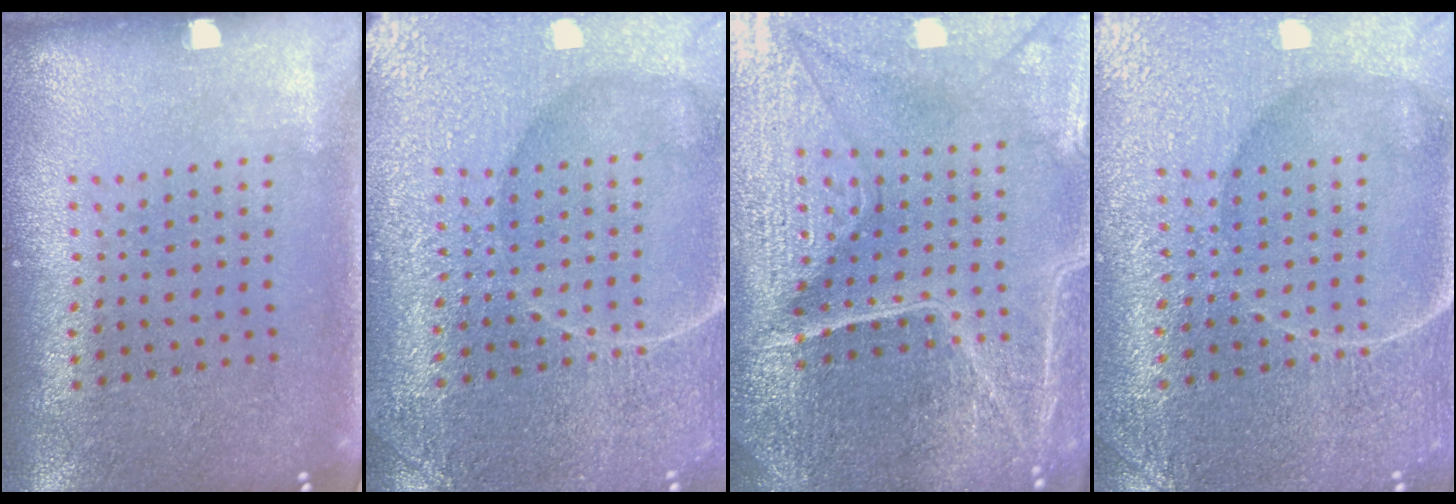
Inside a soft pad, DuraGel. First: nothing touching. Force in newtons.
{"total": 4.3, "press": 4.2, "slide": 0.5}
{"total": 6.0, "press": 5.4, "slide": 2.5}
{"total": 4.6, "press": 4.4, "slide": 1.1}